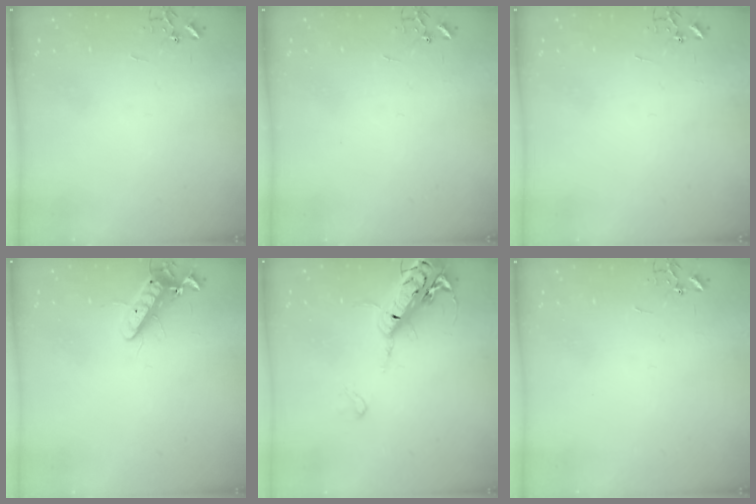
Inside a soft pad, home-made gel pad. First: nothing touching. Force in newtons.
{"total": 0.0}
{"total": 0.0}
{"total": 12.1, "press": 12.0, "slide": 1.4}
{"total": 20.3, "press": 19.9, "slide": 3.9}
{"total": 0.0}